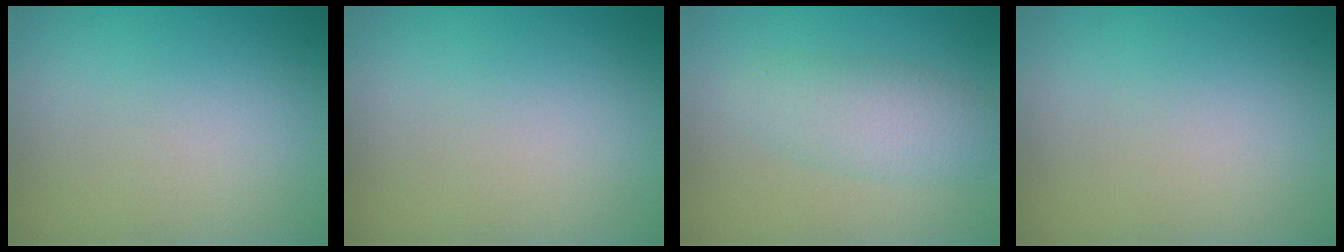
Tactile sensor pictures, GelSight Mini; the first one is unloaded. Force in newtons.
{"total": 0.0}
{"total": 3.6, "press": 3.6, "slide": 0.1}
{"total": 0.0}